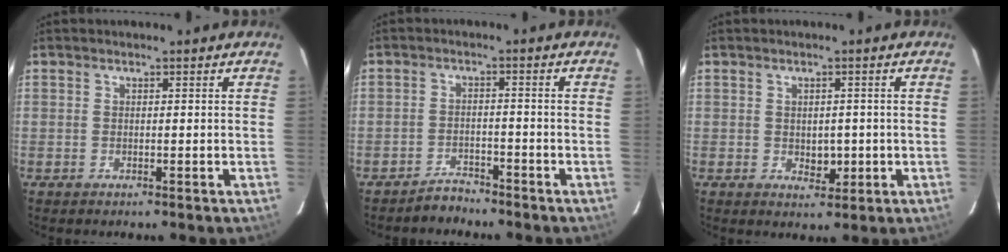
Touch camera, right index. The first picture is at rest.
{"total": 2.8, "force": [-2.7, 0.7, -0.2], "torque": [0.006, -0.002, -0.046]}
{"total": 3.1, "force": [-0.4, 2.1, 2.2], "torque": [-0.026, -0.001, 0.002]}